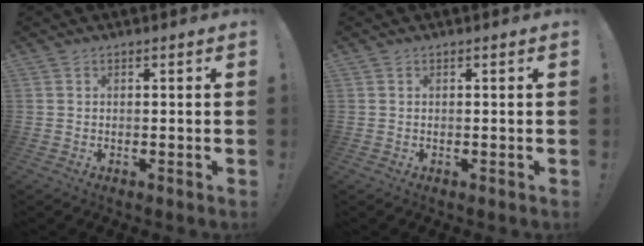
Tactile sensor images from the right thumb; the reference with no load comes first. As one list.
[{"total": 0.0}]